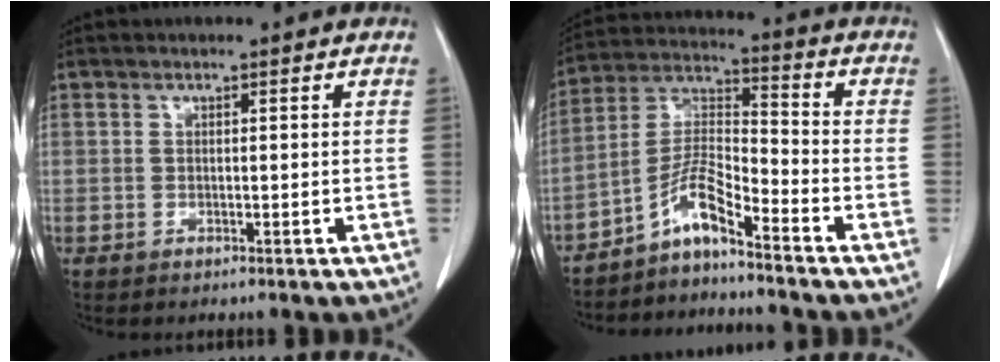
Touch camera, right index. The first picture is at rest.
{"total": 7.1, "force": [-5.4, 0.3, 4.7], "torque": [-0.102, 0.011, -0.104]}